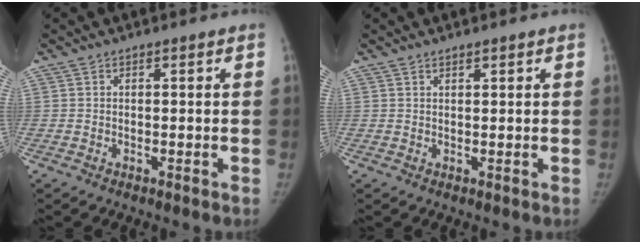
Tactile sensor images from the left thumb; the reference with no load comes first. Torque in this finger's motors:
{"motor_torque": [-0.17, -0.10, -0.22, 0.15, 0.00]}